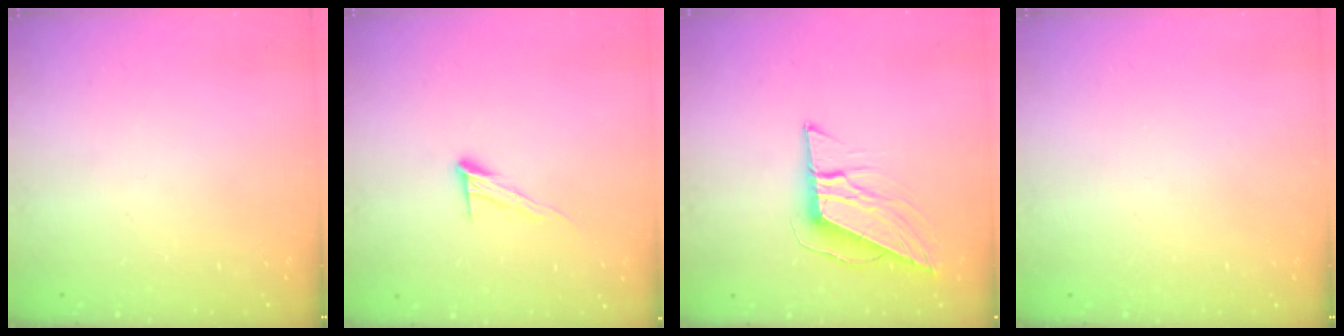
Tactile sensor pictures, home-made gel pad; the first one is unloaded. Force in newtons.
{"total": 8.8, "press": 8.7, "slide": 0.2}
{"total": 9.4, "press": 9.4, "slide": 0.6}
{"total": 0.0}